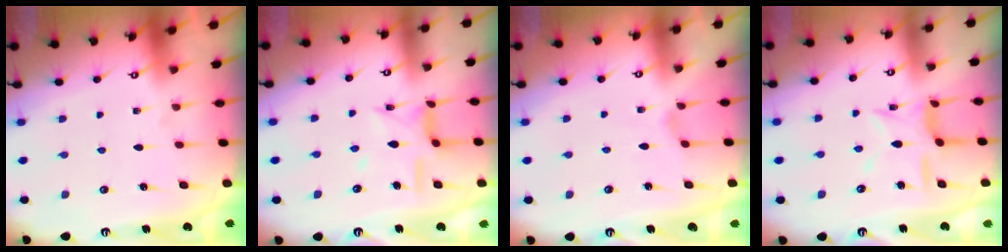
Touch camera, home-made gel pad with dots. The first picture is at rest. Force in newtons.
{"total": 9.8, "press": 9.8, "slide": 0.9}
{"total": 0.7, "press": 0.6, "slide": 0.3}
{"total": 9.9, "press": 9.9, "slide": 0.9}